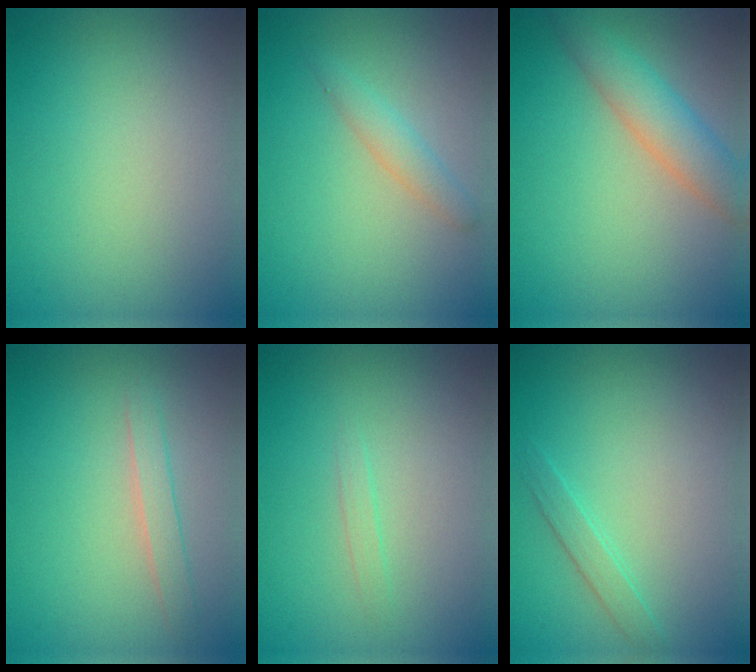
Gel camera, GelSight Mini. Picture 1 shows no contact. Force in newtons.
{"total": 1.7, "press": 1.7, "slide": 0.1}
{"total": 4.1, "press": 4.1, "slide": 0.2}
{"total": 1.5, "press": 1.5, "slide": 0.0}
{"total": 0.7, "press": 0.7, "slide": 0.1}
{"total": 1.4, "press": 1.4, "slide": 0.1}